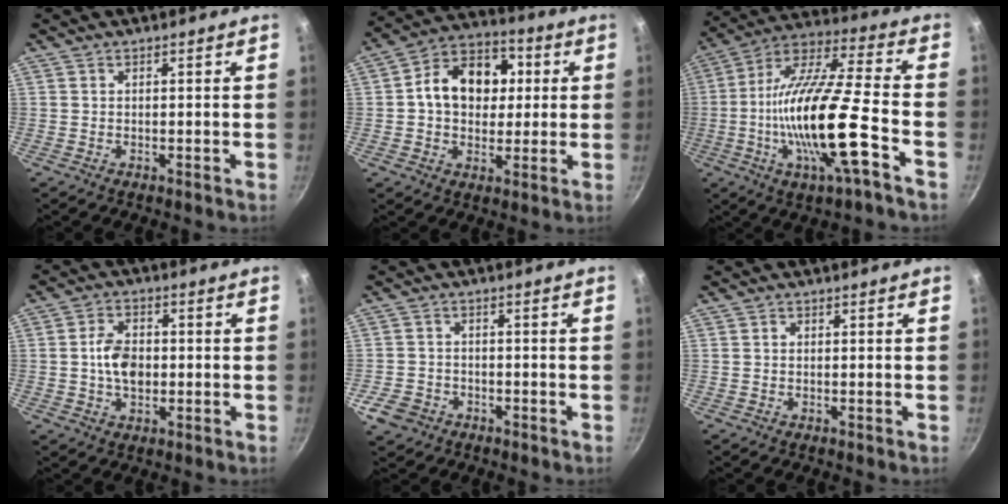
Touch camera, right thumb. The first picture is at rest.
{"total": 14.7, "force": [1.9, 11.1, 9.4], "torque": [-0.112, 0.022, 0.014]}
{"total": 21.4, "force": [-5.9, 4.2, 20.1], "torque": [-0.363, 0.026, -0.121]}
{"total": 7.3, "force": [-0.3, 4.9, 5.4], "torque": [-0.079, 0.011, -0.010]}
{"total": 5.3, "force": [-2.7, 4.1, 1.9], "torque": [-0.039, 0.028, -0.045]}
{"total": 0.7, "force": [0.1, 0.6, 0.4], "torque": [-0.005, 0.004, 0.001]}